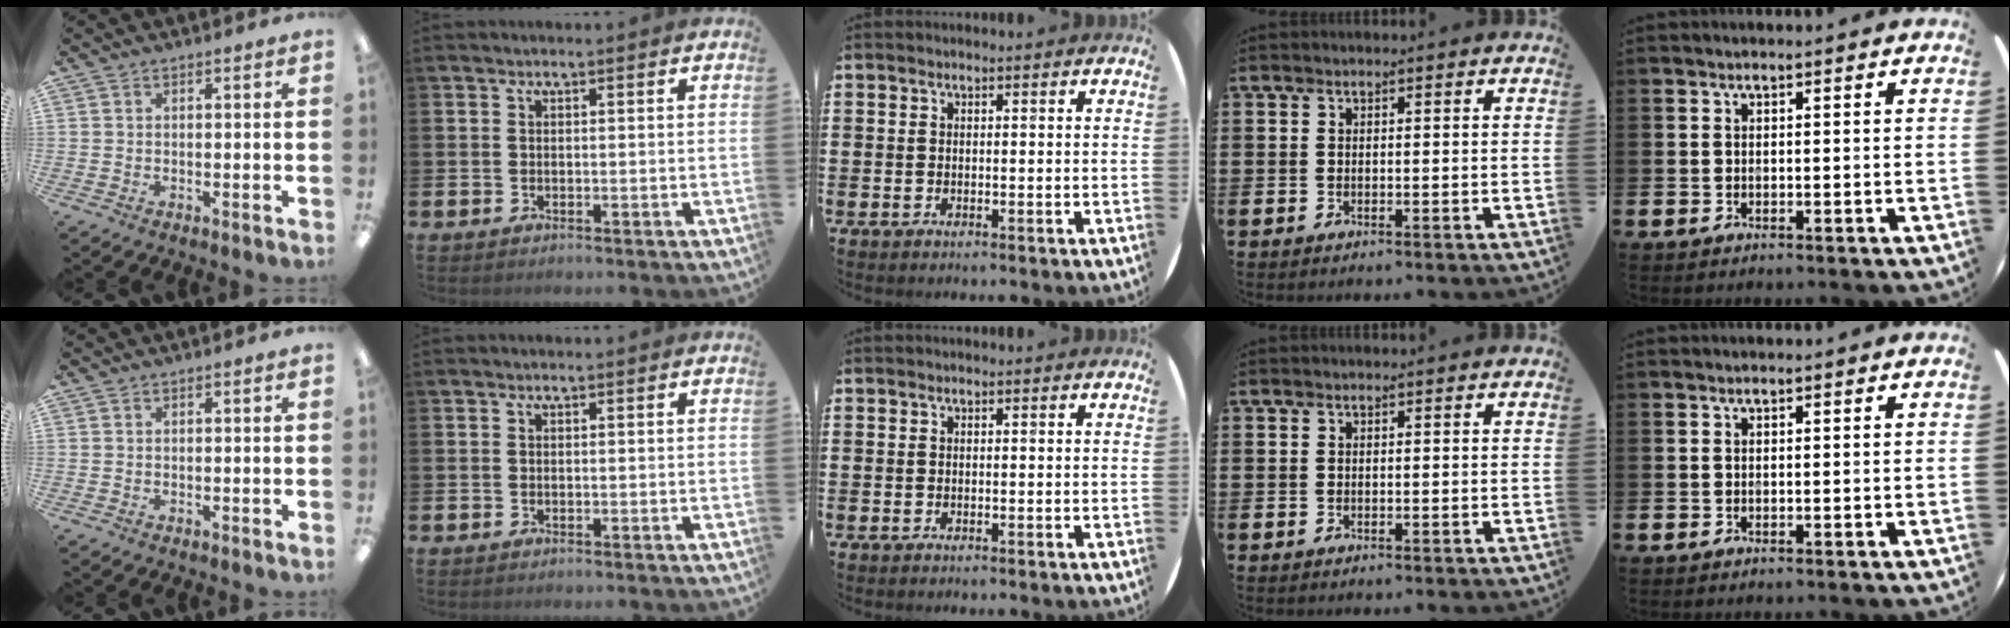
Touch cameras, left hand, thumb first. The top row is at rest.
{}